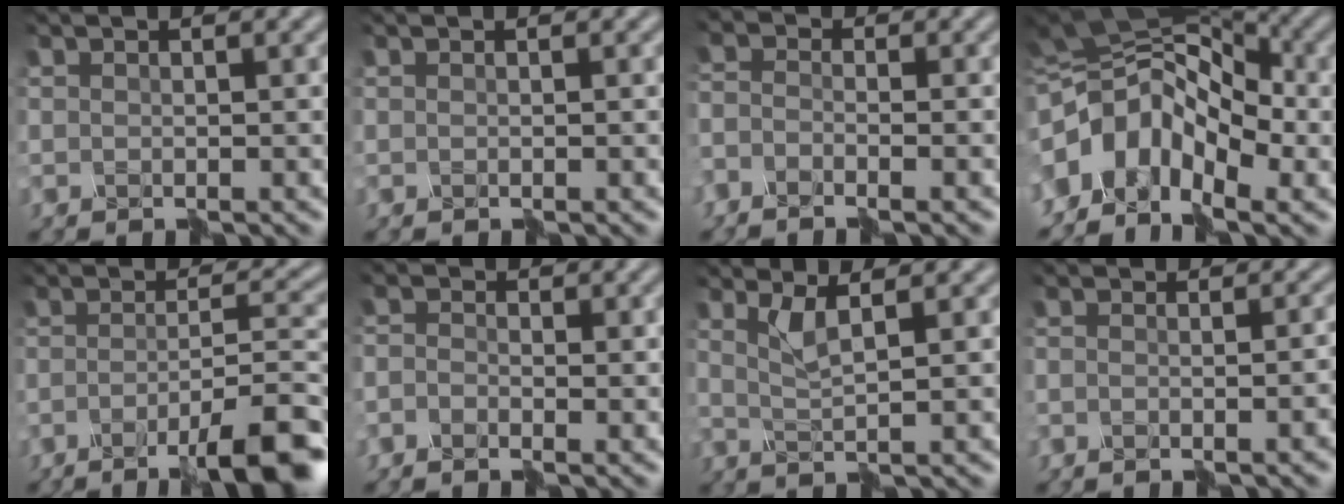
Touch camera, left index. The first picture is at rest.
{"total": 0.0}
{"total": 3.4, "force": [-3.3, 0.3, 0.2], "torque": [-0.010, -0.006, -0.055]}
{"total": 7.6, "force": [-1.9, 4.9, 5.5], "torque": [-0.102, 0.023, -0.054]}
{"total": 8.2, "force": [-5.7, 0.7, 5.8], "torque": [-0.082, 0.007, -0.095]}
{"total": 2.1, "force": [-1.9, 0.8, -0.4], "torque": [0.012, 0.006, -0.036]}
{"total": 1.1, "force": [0.6, -0.9, 0.2], "torque": [-0.014, 0.003, 0.013]}
{"total": 3.6, "force": [-2.8, 0.9, 2.1], "torque": [0.002, 0.002, -0.034]}